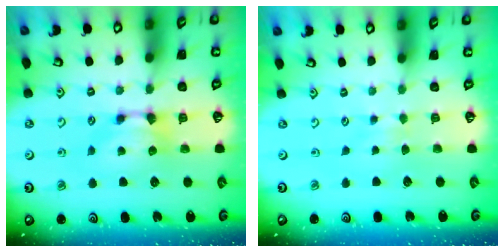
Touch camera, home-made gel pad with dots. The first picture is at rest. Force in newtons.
{"total": 3.1, "press": 3.1, "slide": 0.3}